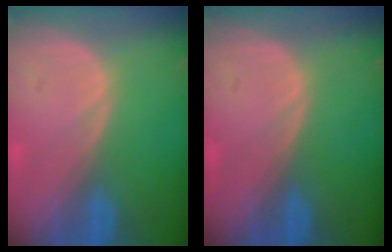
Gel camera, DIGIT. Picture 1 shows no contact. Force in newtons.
{"total": 0.0}